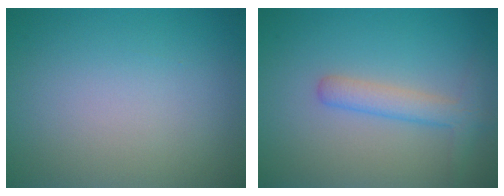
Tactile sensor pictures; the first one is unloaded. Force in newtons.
{"total": 2.7, "press": 2.7, "slide": 0.1}